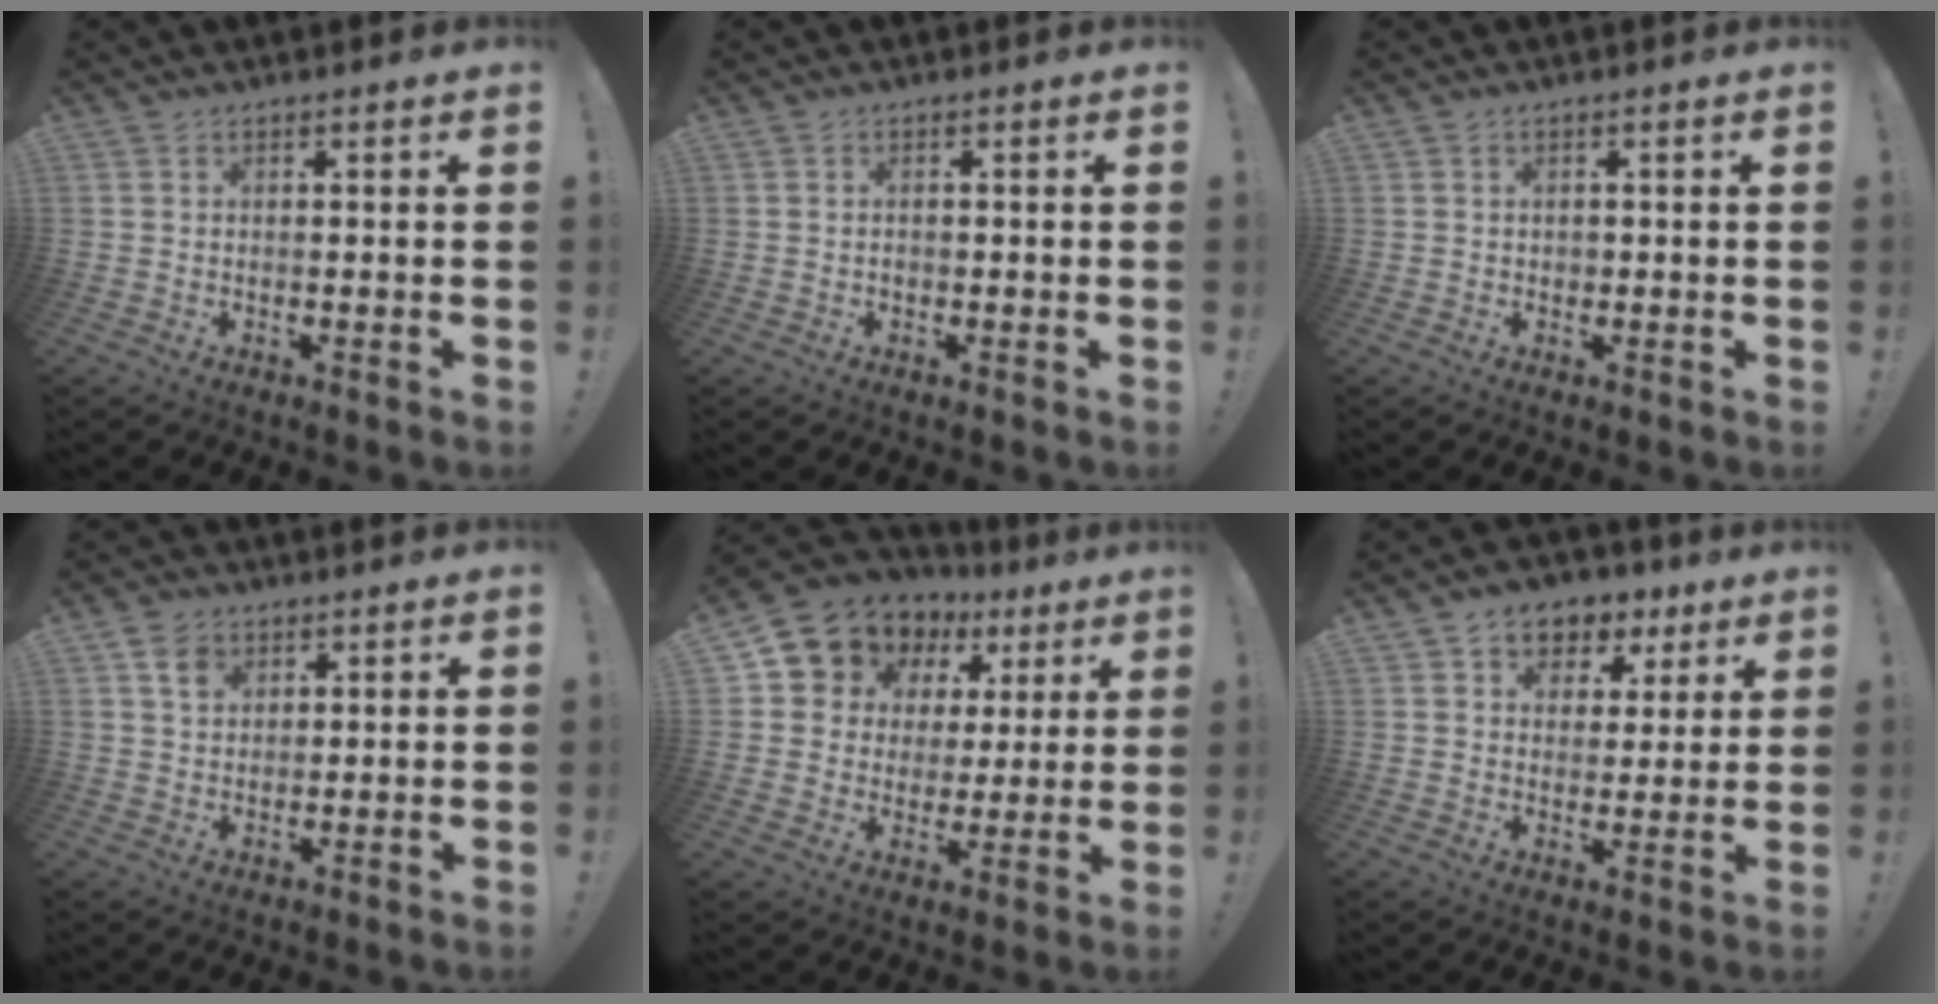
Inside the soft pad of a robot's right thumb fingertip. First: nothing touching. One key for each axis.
{"total": 0.8, "fx": -0.5, "fy": 0.6, "fz": 0.2, "tx": -0.002, "ty": 0.002, "tz": -0.010}
{"total": 0.9, "fx": -0.1, "fy": 0.8, "fz": 0.2, "tx": -0.004, "ty": 0.002, "tz": -0.004}
{"total": 4.9, "fx": 2.6, "fy": 3.7, "fz": 1.9, "tx": -0.021, "ty": -0.007, "tz": 0.046}
{"total": 8.7, "fx": 5.3, "fy": 6.8, "fz": 1.6, "tx": -0.035, "ty": -0.047, "tz": 0.103}
{"total": 7.0, "fx": 3.0, "fy": 6.0, "fz": 1.9, "tx": -0.024, "ty": -0.016, "tz": 0.061}